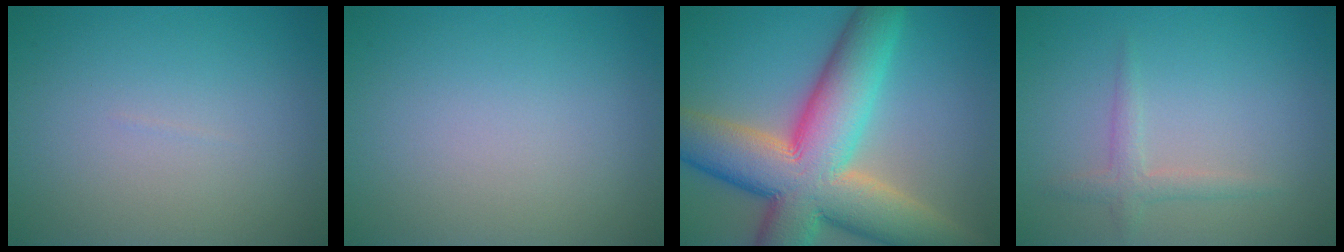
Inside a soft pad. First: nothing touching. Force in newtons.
{"total": 0.0}
{"total": 14.4, "press": 14.3, "slide": 1.2}
{"total": 1.7, "press": 1.7, "slide": 0.1}